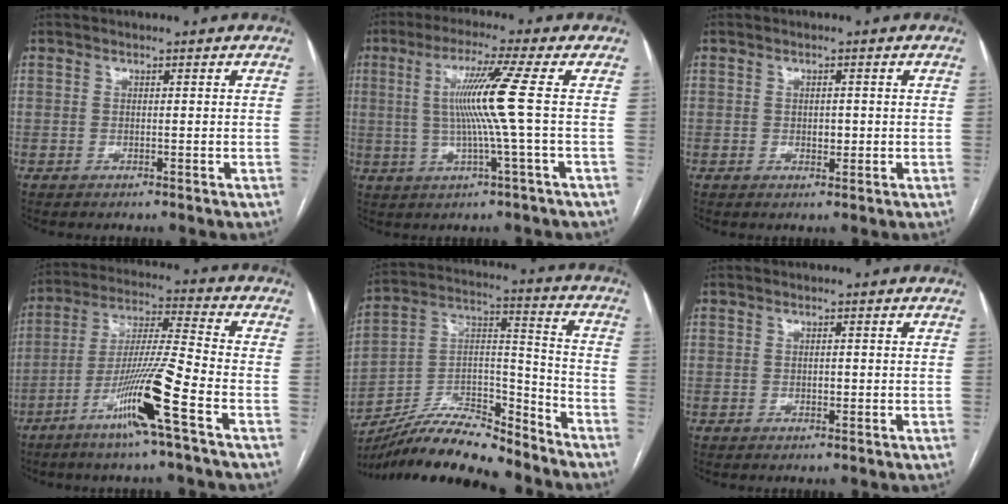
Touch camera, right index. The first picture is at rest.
{"total": 8.9, "force": [0.6, -2.2, 8.6], "torque": [-0.164, 0.004, 0.018]}
{"total": 1.5, "force": [-0.1, 0.9, 1.1], "torque": [-0.016, 0.001, 0.001]}
{"total": 13.0, "force": [-6.5, -1.3, 11.2], "torque": [-0.214, -0.015, -0.125]}
{"total": 17.2, "force": [-15.6, 3.5, 6.3], "torque": [-0.112, 0.034, -0.277]}
{"total": 0.7, "force": [-0.1, 0.4, 0.5], "torque": [-0.010, 0.001, -0.001]}